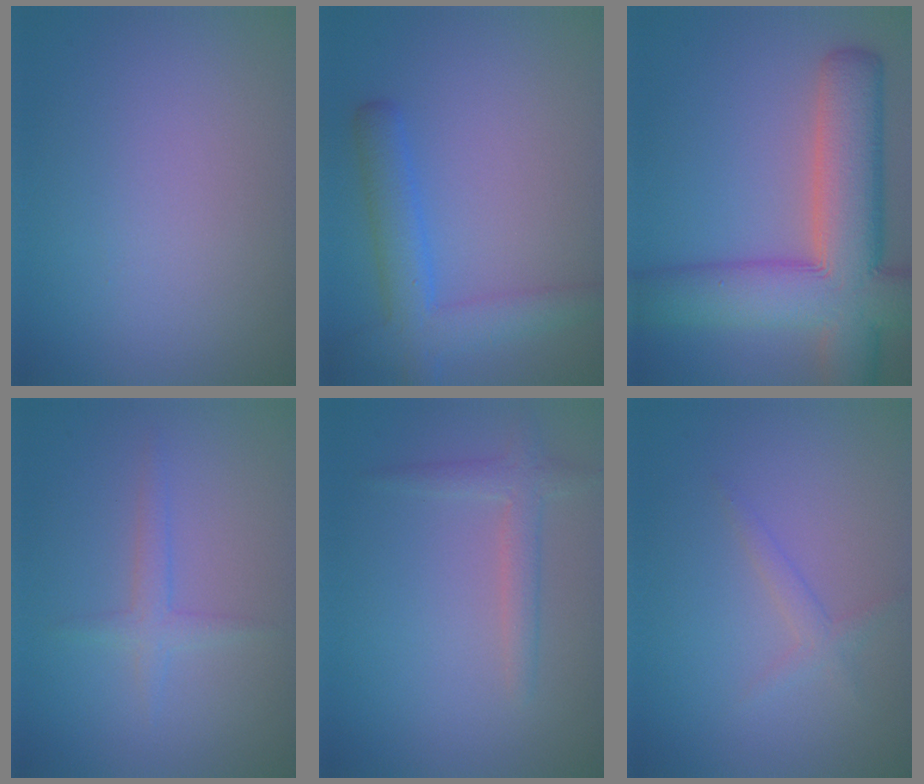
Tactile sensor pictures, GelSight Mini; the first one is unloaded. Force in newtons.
{"total": 4.4, "press": 4.4, "slide": 0.3}
{"total": 11.7, "press": 11.7, "slide": 0.7}
{"total": 1.6, "press": 1.6, "slide": 0.1}
{"total": 2.0, "press": 2.0, "slide": 0.0}
{"total": 1.3, "press": 1.3, "slide": 0.1}